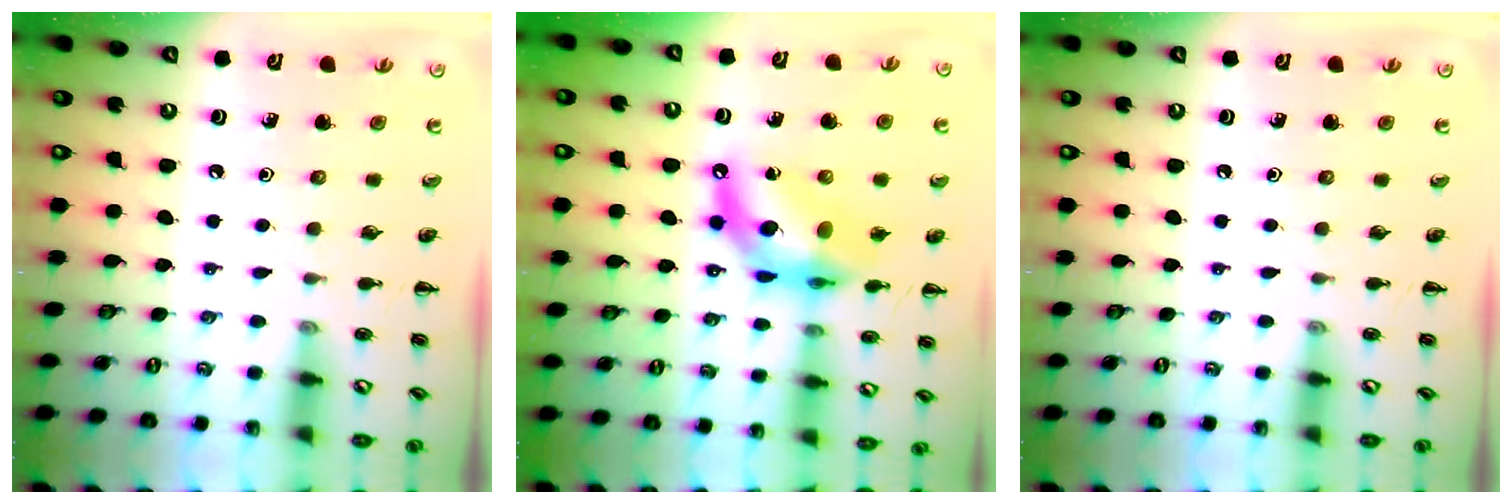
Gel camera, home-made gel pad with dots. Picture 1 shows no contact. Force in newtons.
{"total": 14.0, "press": 13.6, "slide": 3.6}
{"total": 0.0}